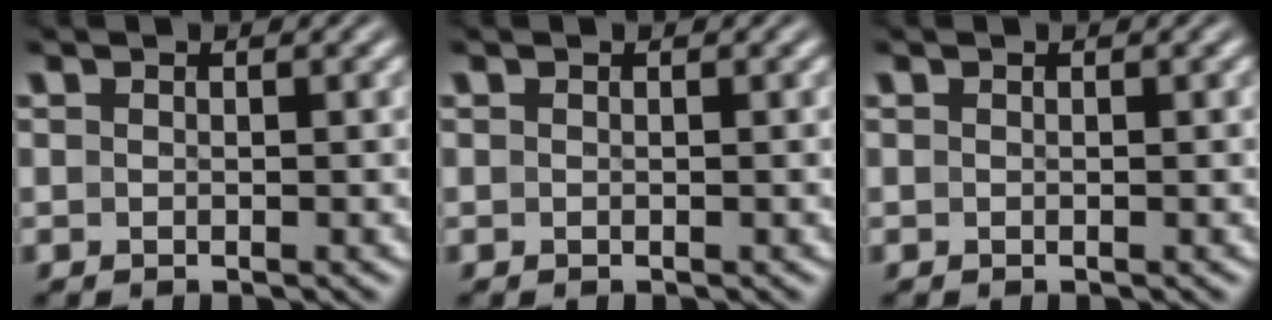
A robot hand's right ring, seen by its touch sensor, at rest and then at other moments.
{"total": 0.0}
{"total": 0.0}